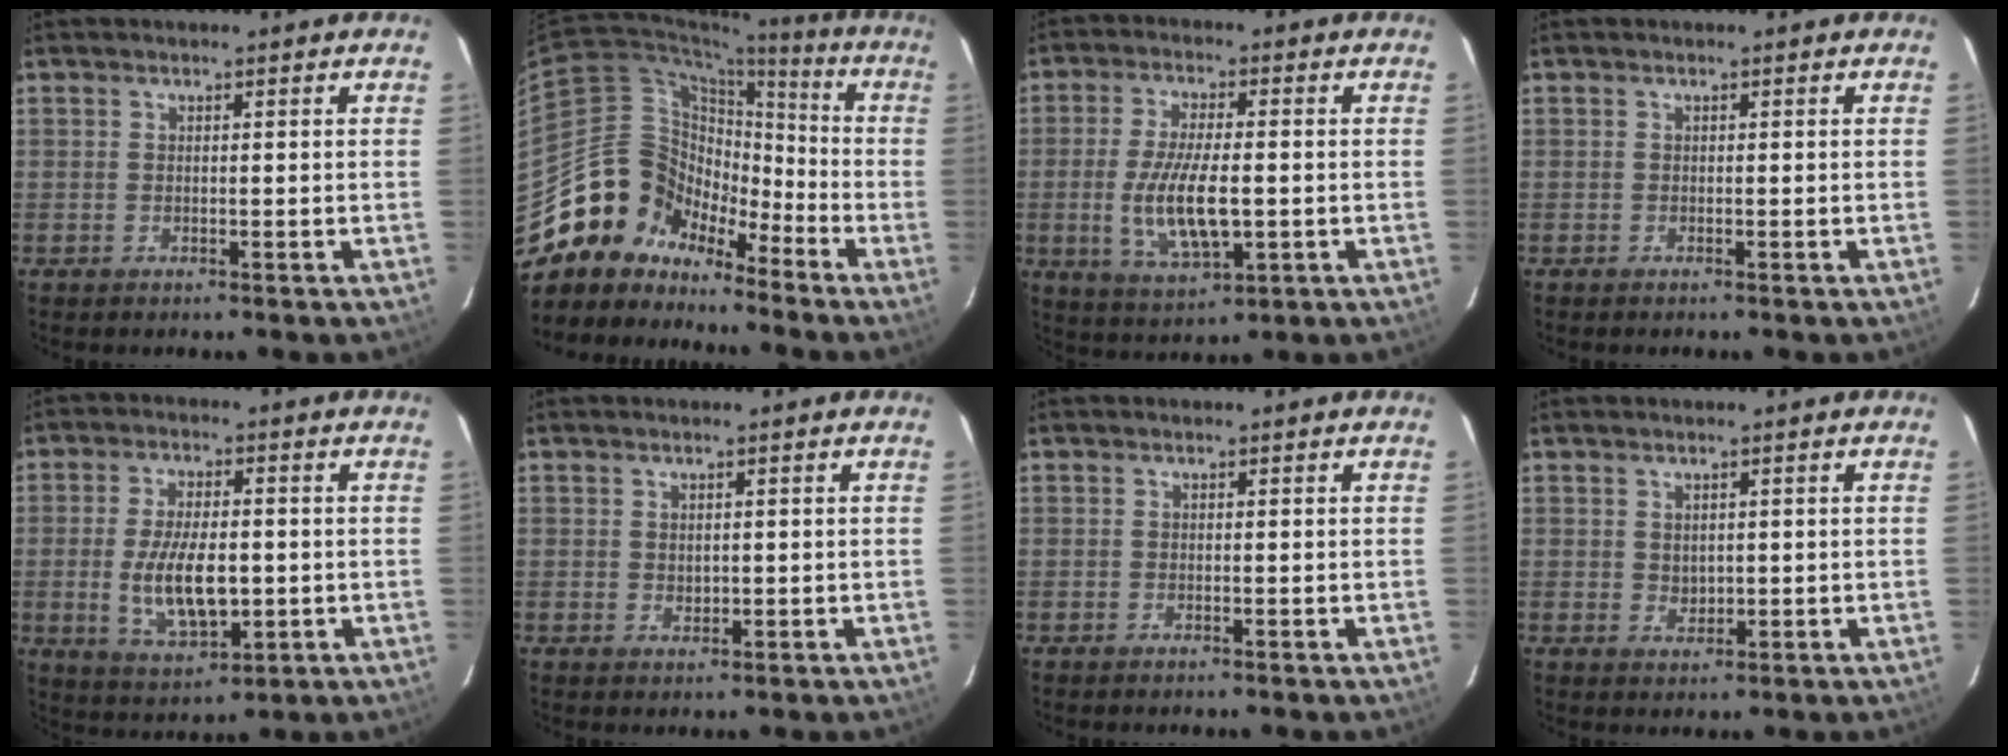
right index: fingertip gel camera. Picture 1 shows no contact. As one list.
[{"total": 14.2, "force": [-10.4, 9.4, 2.0], "torque": [-0.049, 0.053, -0.195]}, {"total": 11.3, "force": [-1.7, 4.2, 10.3], "torque": [-0.207, -0.013, -0.025]}, {"total": 0.0}, {"total": 11.0, "force": [-1.4, 5.0, 9.7], "torque": [-0.191, -0.012, -0.016]}, {"total": 1.2, "force": [0.4, 1.0, 0.4], "torque": [-0.004, 0.000, 0.010]}, {"total": 0.0}, {"total": 1.8, "force": [0.6, 1.6, 0.7], "torque": [-0.007, 0.000, 0.016]}]